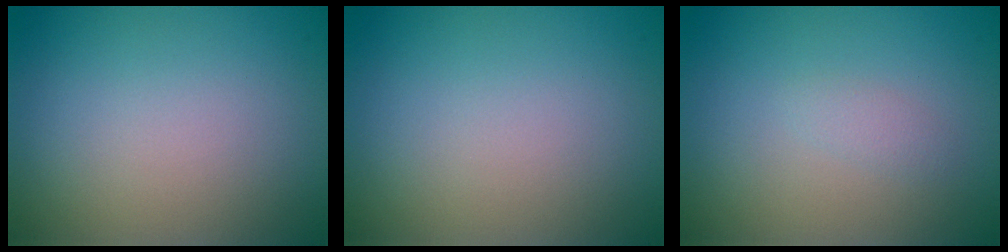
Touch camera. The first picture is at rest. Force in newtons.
{"total": 0.0}
{"total": 0.8, "press": 0.8, "slide": 0.1}